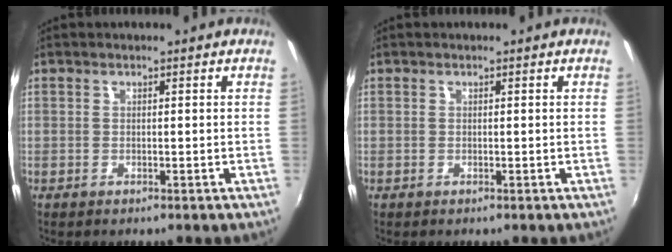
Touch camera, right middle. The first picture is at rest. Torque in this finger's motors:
{"motor_torque": [0.00, 0.00, 0.00, 0.00]}